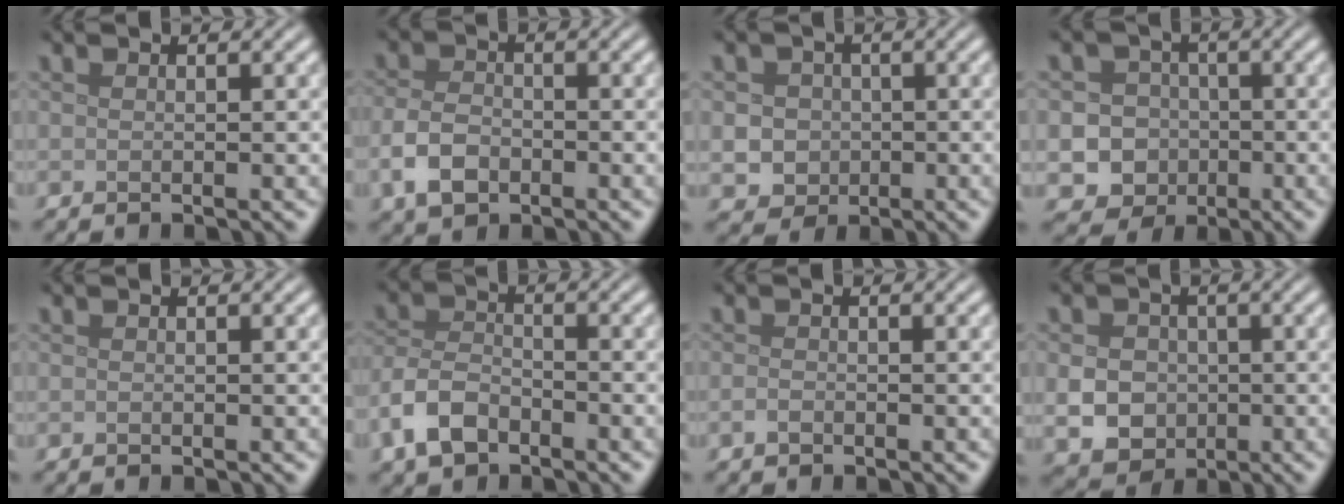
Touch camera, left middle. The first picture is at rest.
{"total": 3.9, "force": [-1.8, 2.6, 2.3], "torque": [-0.049, -0.002, -0.041]}
{"total": 3.5, "force": [-0.4, 3.3, 1.1], "torque": [-0.005, 0.007, -0.020]}
{"total": 7.0, "force": [-2.2, 6.4, 1.7], "torque": [-0.005, -0.005, -0.060]}
{"total": 0.0}
{"total": 4.4, "force": [-2.7, 2.5, 2.3], "torque": [-0.047, 0.001, -0.064]}
{"total": 0.8, "force": [-0.5, 0.4, 0.5], "torque": [-0.011, -0.002, -0.010]}
{"total": 4.7, "force": [-0.7, 4.0, 2.3], "torque": [-0.051, -0.001, -0.019]}